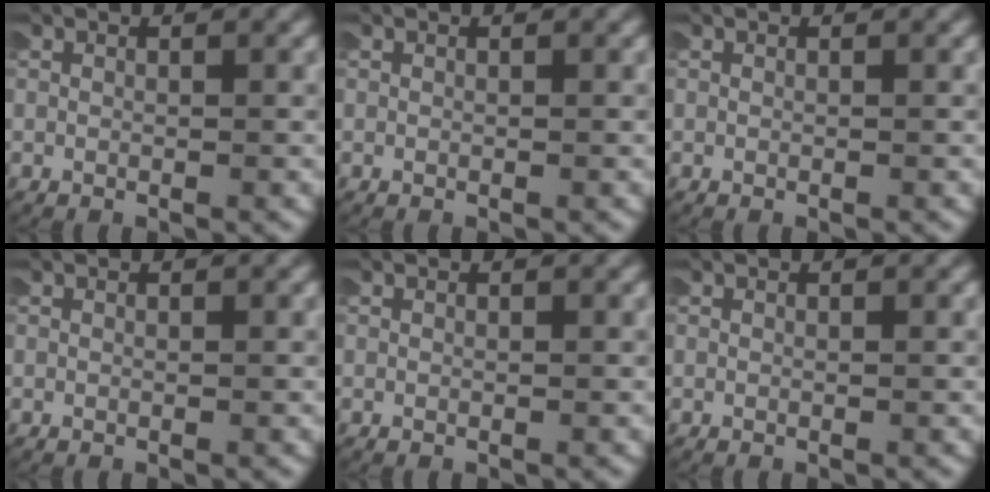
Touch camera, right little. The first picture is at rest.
{"total": 0.0}
{"total": 0.0}
{"total": 0.0}
{"total": 0.0}
{"total": 0.0}